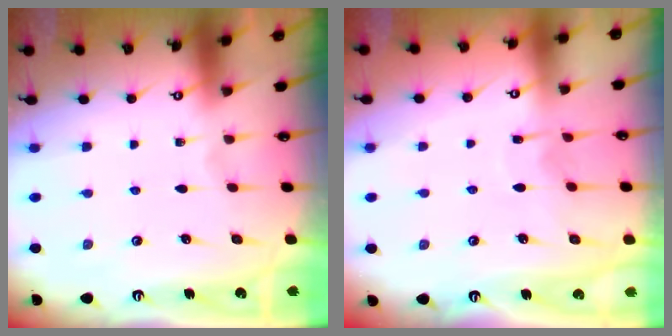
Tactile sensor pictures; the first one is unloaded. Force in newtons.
{"total": 4.7, "press": 4.7, "slide": 0.4}